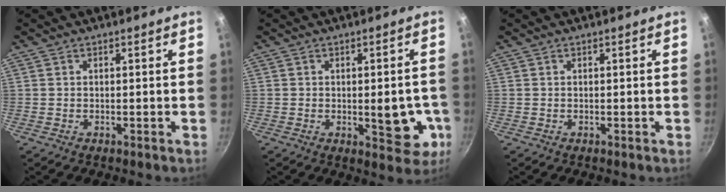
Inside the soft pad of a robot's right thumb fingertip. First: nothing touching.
{"total": 9.1, "force": [-1.6, 4.2, 7.9], "torque": [-0.070, 0.001, -0.015]}
{"total": 0.0}